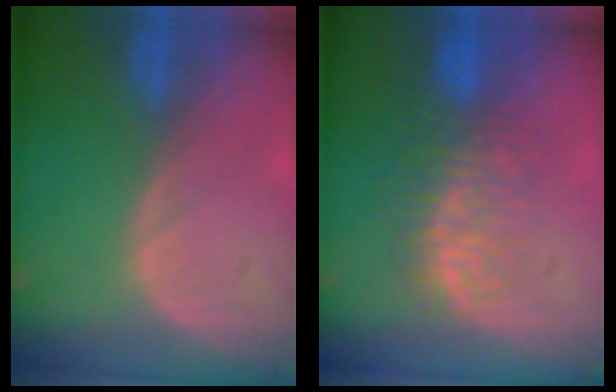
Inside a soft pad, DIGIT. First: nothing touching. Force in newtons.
{"total": 8.3, "press": 7.6, "slide": 3.4}